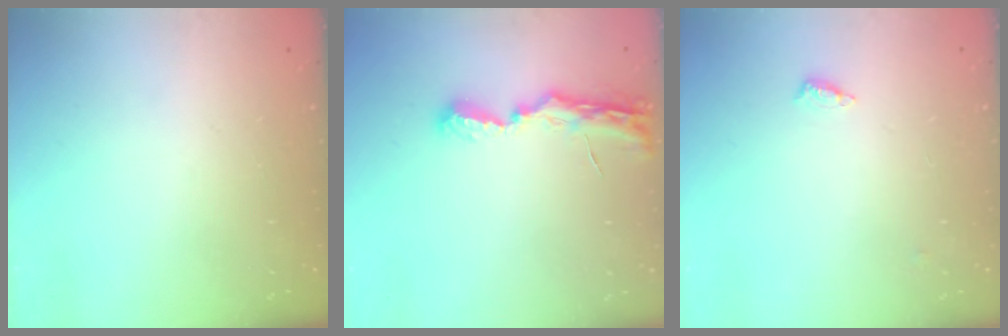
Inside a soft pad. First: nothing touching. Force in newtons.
{"total": 7.5, "press": 7.5, "slide": 0.4}
{"total": 4.4, "press": 4.1, "slide": 1.4}